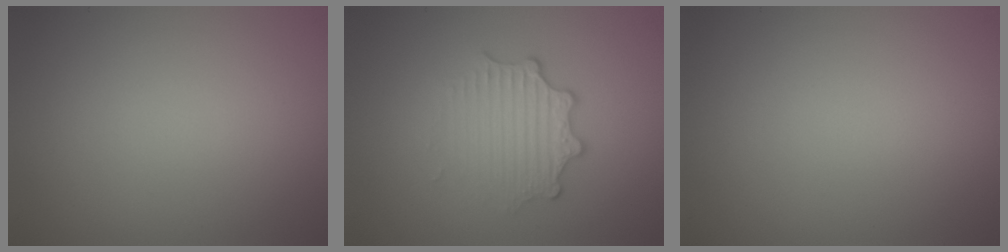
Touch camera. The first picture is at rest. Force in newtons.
{"total": 3.3, "press": 2.6, "slide": 2.0}
{"total": 0.0}